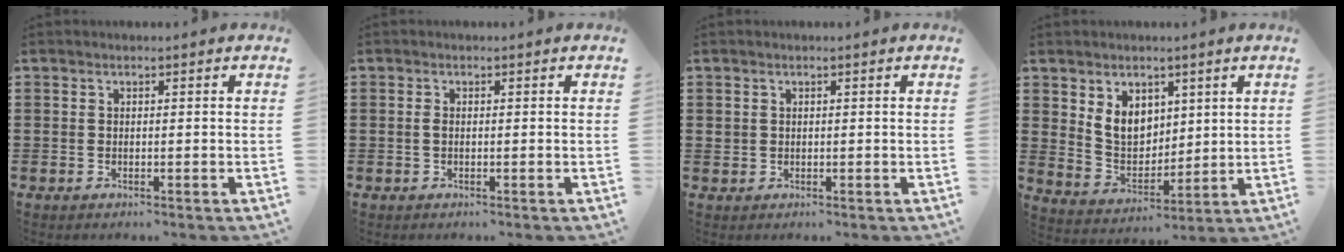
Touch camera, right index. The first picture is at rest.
{"total": 0.8, "force": [-0.1, 0.4, 0.8], "torque": [-0.017, 0.000, -0.003]}
{"total": 0.9, "force": [0.3, 0.8, 0.1], "torque": [-0.002, 0.005, 0.006]}
{"total": 6.7, "force": [2.7, 5.2, 3.2], "torque": [-0.074, 0.010, 0.051]}